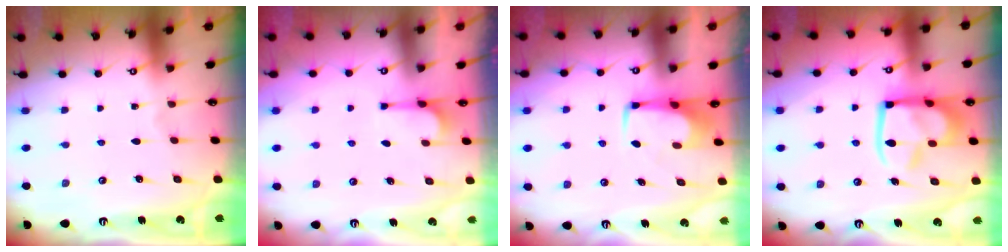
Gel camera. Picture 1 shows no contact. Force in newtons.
{"total": 2.9, "press": 2.7, "slide": 1.1}
{"total": 1.7, "press": 1.5, "slide": 0.7}
{"total": 15.6, "press": 15.5, "slide": 2.0}